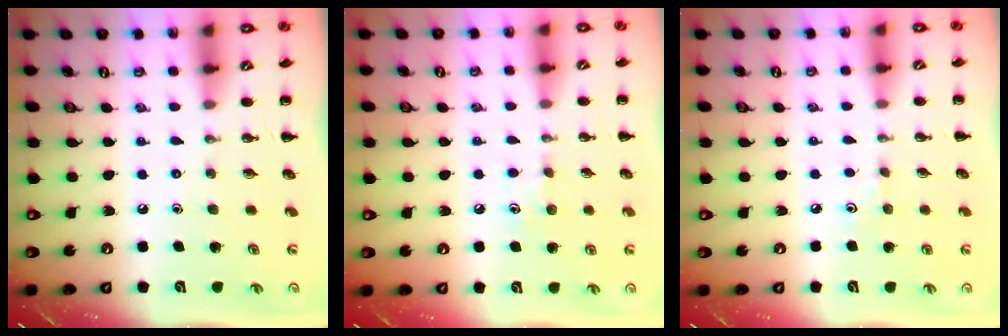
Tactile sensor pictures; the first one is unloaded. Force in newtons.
{"total": 4.3, "press": 4.0, "slide": 1.5}
{"total": 3.5, "press": 3.4, "slide": 1.1}